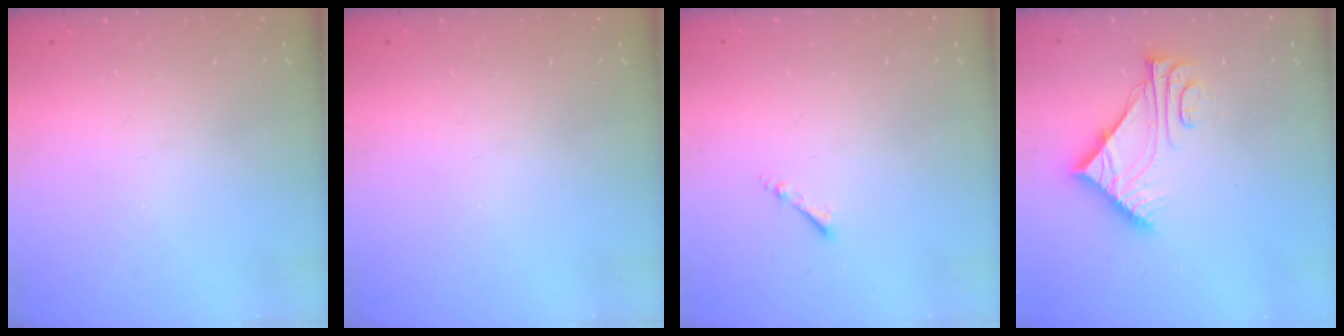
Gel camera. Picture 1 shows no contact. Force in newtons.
{"total": 0.0}
{"total": 1.9, "press": 1.9, "slide": 0.4}
{"total": 9.8, "press": 9.8, "slide": 0.4}